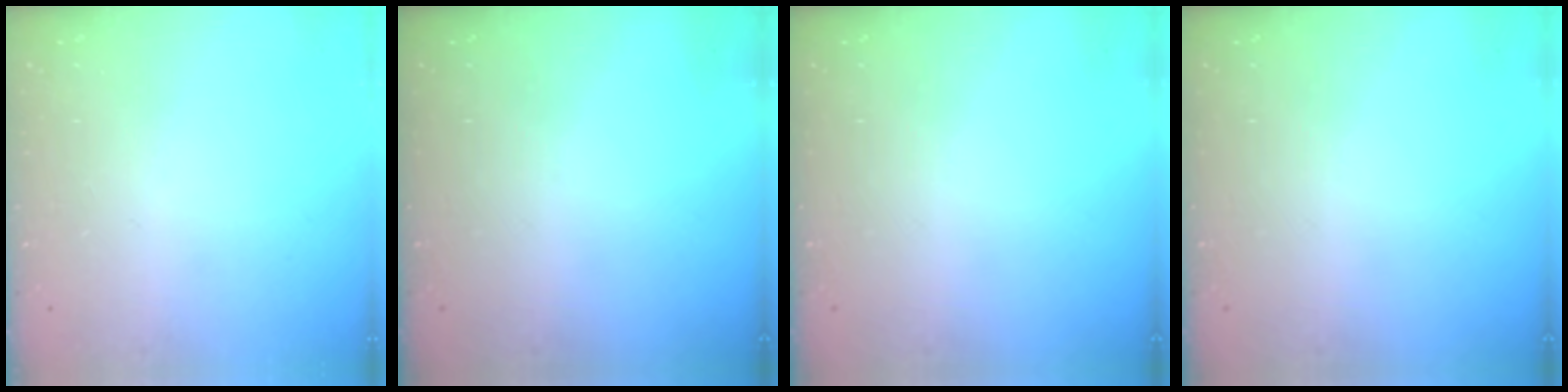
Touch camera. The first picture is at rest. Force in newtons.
{"total": 0.0}
{"total": 0.0}
{"total": 0.0}